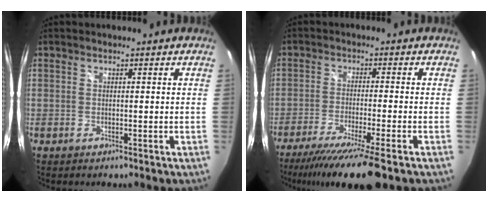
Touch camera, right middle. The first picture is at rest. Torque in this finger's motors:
{"motor_torque": [1.20, -0.93, 0.23, 0.10]}